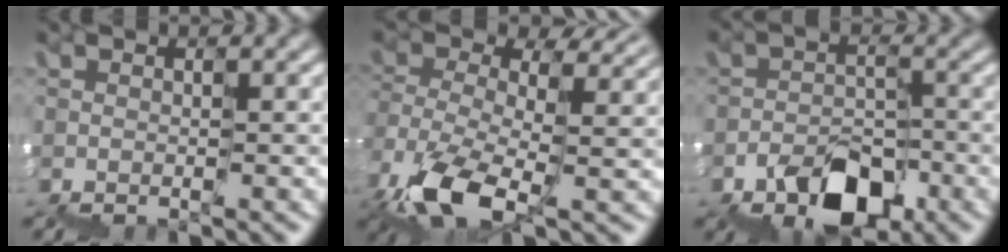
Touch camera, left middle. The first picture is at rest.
{"total": 8.2, "force": [0.5, 5.3, 6.2], "torque": [-0.147, -0.001, 0.009]}
{"total": 4.0, "force": [-2.5, 2.0, 2.4], "torque": [-0.036, 0.003, -0.036]}